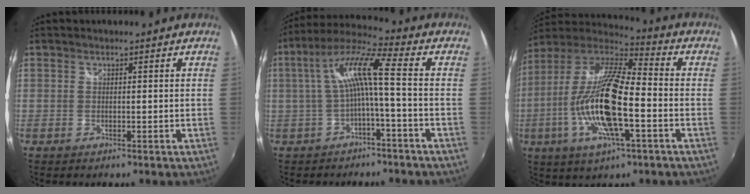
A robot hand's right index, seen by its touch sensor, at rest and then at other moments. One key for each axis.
{"total": 9.3, "fx": -1.3, "fy": 0.4, "fz": 9.2, "tx": -0.194, "ty": 0.019, "tz": -0.021}
{"total": 20.2, "fx": -5.3, "fy": 4.9, "fz": 18.8, "tx": -0.361, "ty": -0.019, "tz": -0.105}